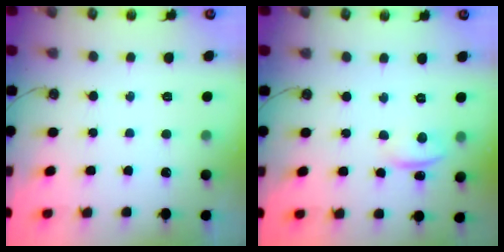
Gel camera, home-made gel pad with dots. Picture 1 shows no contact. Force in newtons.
{"total": 2.2, "press": 1.7, "slide": 1.5}